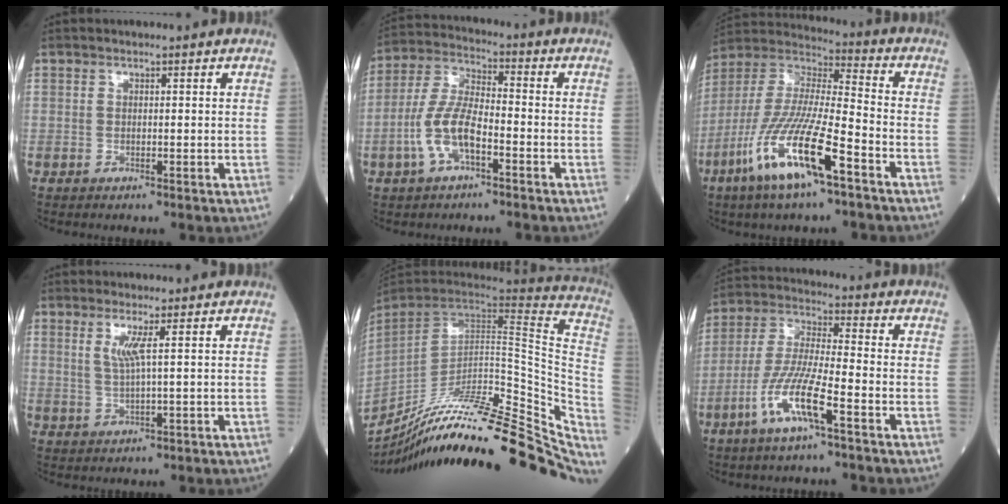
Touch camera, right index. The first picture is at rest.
{"total": 9.0, "force": [-3.3, 3.1, 7.7], "torque": [-0.177, 0.010, -0.064]}
{"total": 17.0, "force": [-8.5, 2.3, 14.5], "torque": [-0.315, -0.029, -0.160]}
{"total": 2.9, "force": [1.2, -0.5, 2.6], "torque": [-0.059, -0.006, 0.026]}
{"total": 34.6, "force": [-27.2, 6.2, 20.5], "torque": [-0.227, -0.027, -0.382]}
{"total": 10.3, "force": [-5.0, 0.8, 9.0], "torque": [-0.192, -0.005, -0.098]}